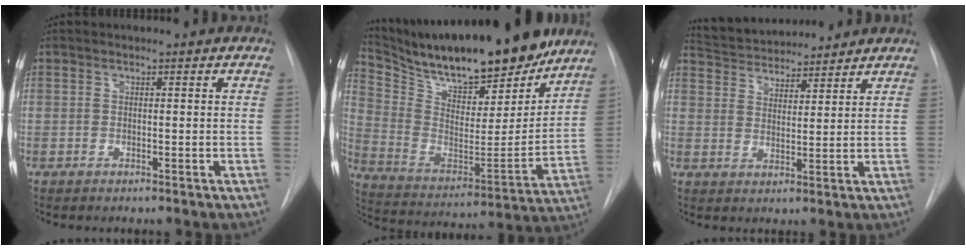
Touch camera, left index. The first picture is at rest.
{"total": 26.9, "force": [22.5, 6.2, 13.5], "torque": [-0.241, -0.018, 0.346]}
{"total": 11.4, "force": [10.8, 2.5, 2.7], "torque": [-0.045, 0.023, 0.174]}